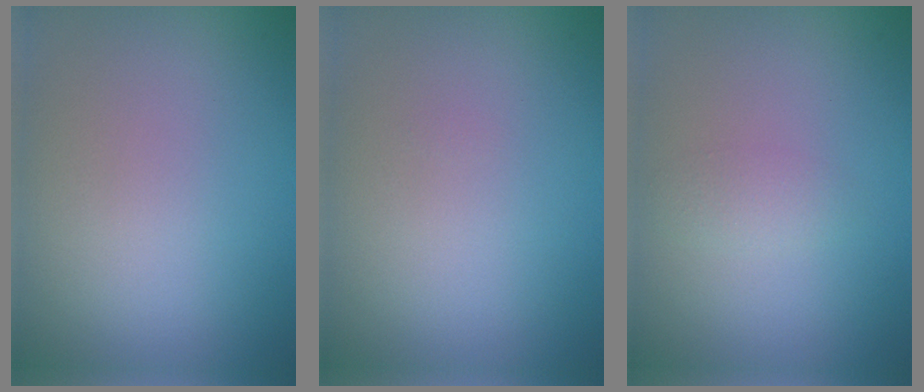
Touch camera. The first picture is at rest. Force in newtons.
{"total": 0.0}
{"total": 1.1, "press": 1.1, "slide": 0.0}